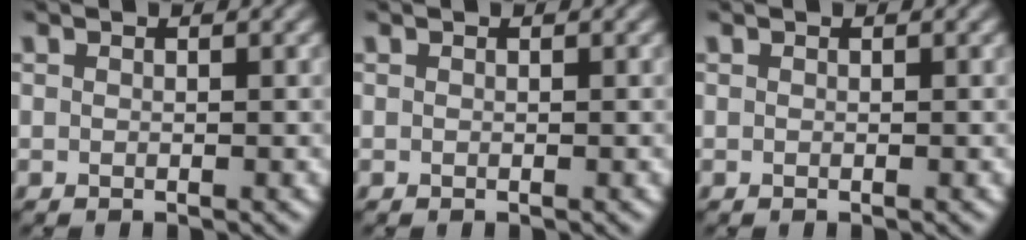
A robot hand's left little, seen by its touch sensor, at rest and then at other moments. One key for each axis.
{"total": 0.0}
{"total": 0.0}